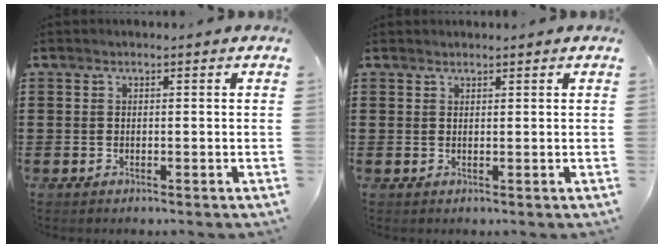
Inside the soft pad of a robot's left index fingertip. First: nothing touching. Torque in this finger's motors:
{"motor_torque": [0.40, -0.92, 0.05, -0.02]}